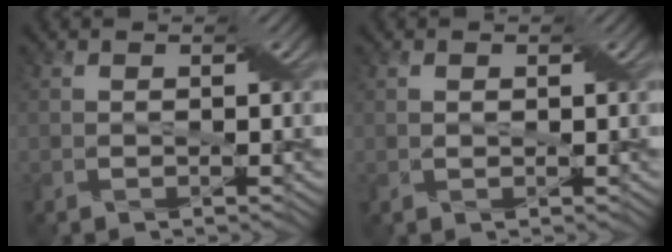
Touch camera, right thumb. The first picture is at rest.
{"total": 0.6, "force": [0.3, 0.4, 0.4], "torque": [-0.010, 0.002, 0.004]}